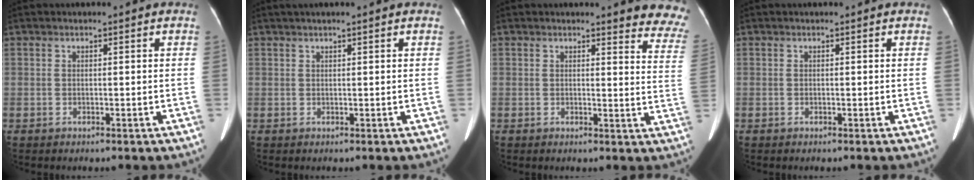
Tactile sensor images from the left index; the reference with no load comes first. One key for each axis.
{"total": 2.7, "fx": 2.1, "fy": -0.2, "fz": 1.7, "tx": -0.021, "ty": 0.028, "tz": 0.034}
{"total": 9.5, "fx": 9.1, "fy": 1.6, "fz": 1.9, "tx": 0.015, "ty": -0.065, "tz": 0.058}
{"total": 0.0}